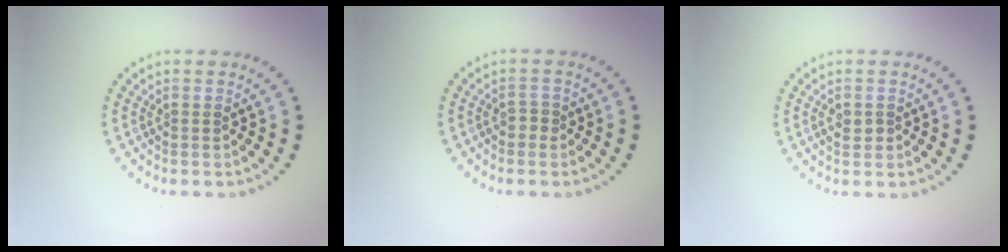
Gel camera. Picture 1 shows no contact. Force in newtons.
{"total": 1.0, "press": 0.9, "slide": 0.4}
{"total": 1.1, "press": 1.1, "slide": 0.2}